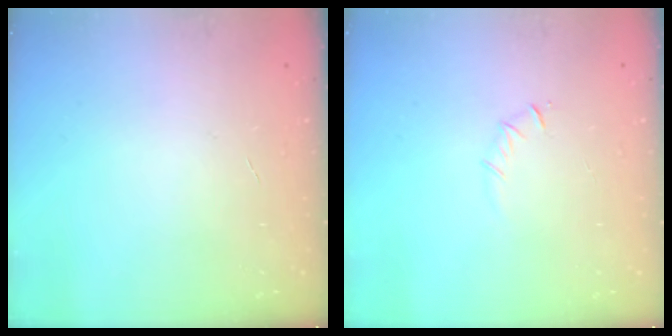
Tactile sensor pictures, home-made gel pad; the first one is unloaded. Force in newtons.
{"total": 3.5, "press": 3.3, "slide": 1.2}